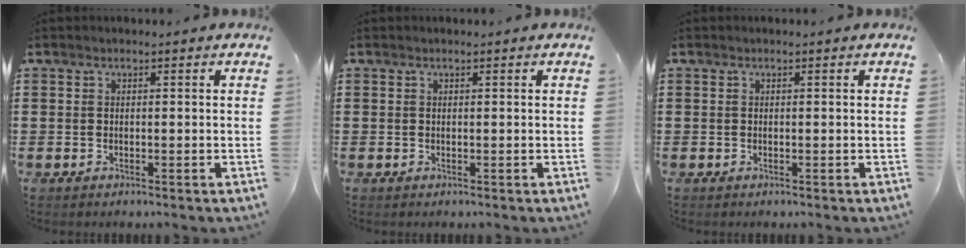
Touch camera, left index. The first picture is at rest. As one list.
[{"total": 0.0}, {"total": 0.0}]